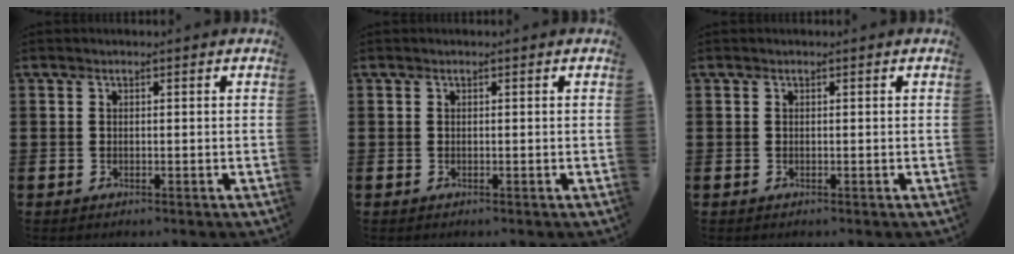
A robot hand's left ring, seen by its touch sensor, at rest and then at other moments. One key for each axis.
{"total": 0.0}
{"total": 0.0}